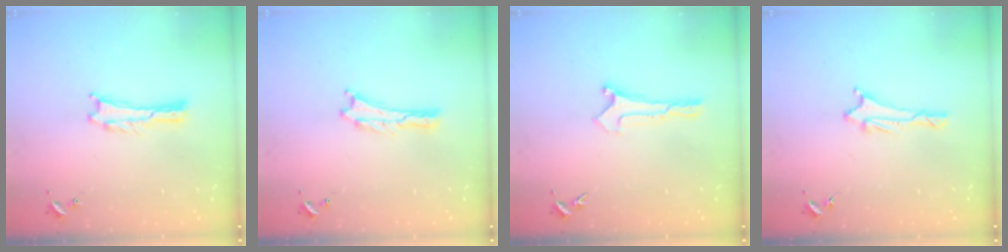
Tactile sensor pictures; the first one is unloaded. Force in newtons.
{"total": 0.0}
{"total": 0.0}
{"total": 1.7, "press": 1.6, "slide": 0.5}